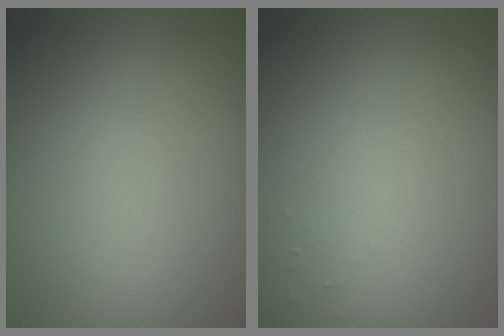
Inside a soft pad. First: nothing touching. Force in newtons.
{"total": 0.5, "press": 0.5, "slide": 0.1}